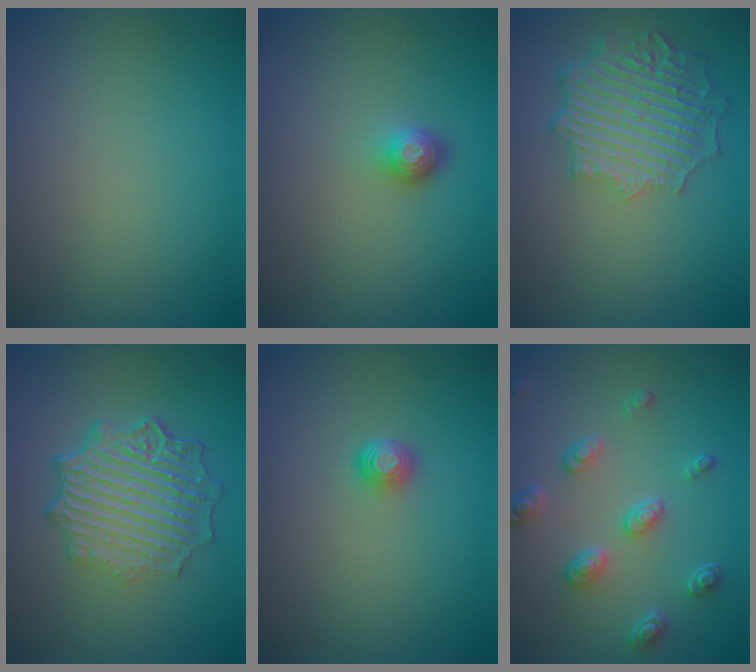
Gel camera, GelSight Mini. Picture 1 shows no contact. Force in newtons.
{"total": 1.8, "press": 1.3, "slide": 1.2}
{"total": 6.8, "press": 5.3, "slide": 4.2}
{"total": 7.2, "press": 5.2, "slide": 4.9}
{"total": 1.4, "press": 1.1, "slide": 1.0}
{"total": 4.3, "press": 3.3, "slide": 2.8}